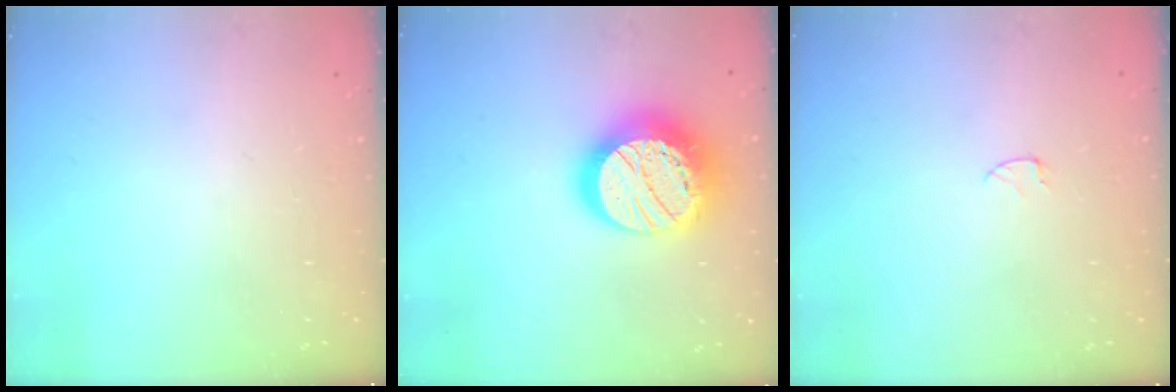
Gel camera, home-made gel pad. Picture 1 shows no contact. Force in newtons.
{"total": 22.0, "press": 22.0, "slide": 1.6}
{"total": 2.5, "press": 2.5, "slide": 0.2}